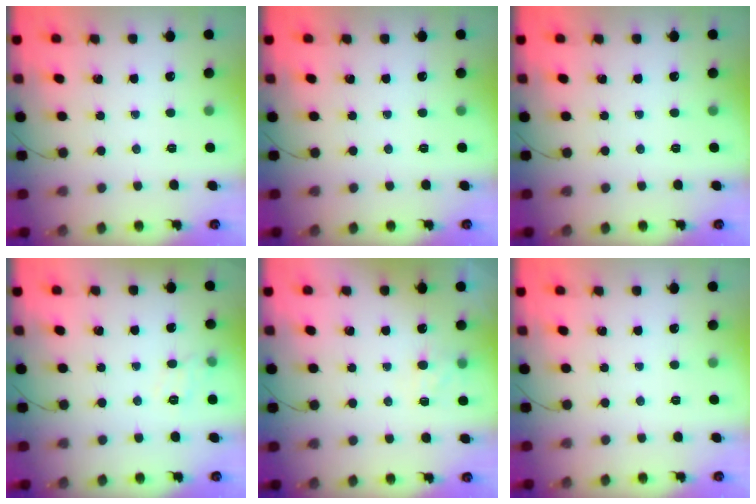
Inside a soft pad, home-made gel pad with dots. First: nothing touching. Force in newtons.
{"total": 0.0}
{"total": 0.0}
{"total": 8.5, "press": 8.4, "slide": 1.3}
{"total": 5.6, "press": 5.3, "slide": 1.6}
{"total": 0.0}